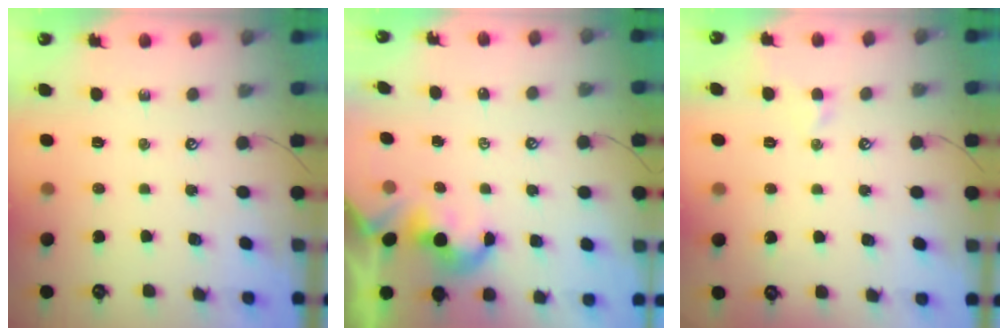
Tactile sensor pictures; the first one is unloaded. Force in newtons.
{"total": 2.3, "press": 2.3, "slide": 0.2}
{"total": 0.8, "press": 0.5, "slide": 0.7}